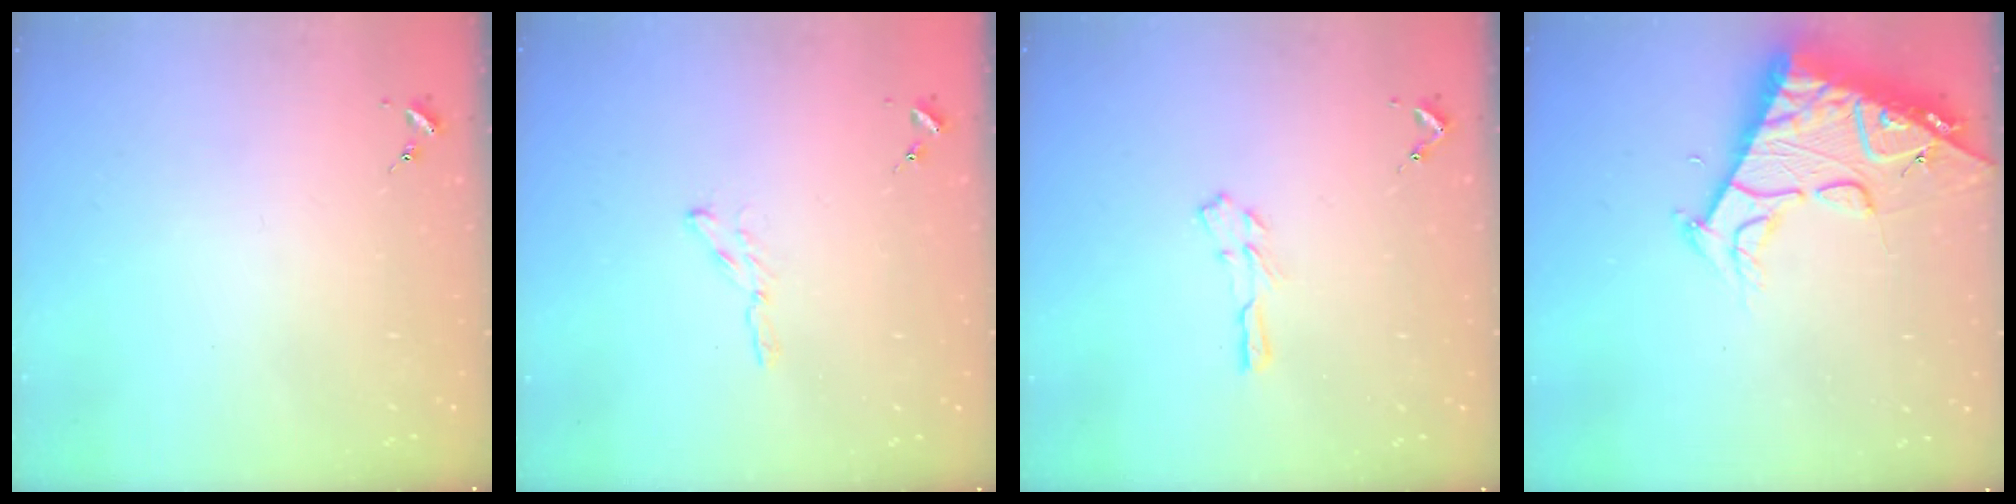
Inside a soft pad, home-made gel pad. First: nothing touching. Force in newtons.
{"total": 2.4, "press": 2.4, "slide": 0.2}
{"total": 5.3, "press": 5.3, "slide": 0.4}
{"total": 17.7, "press": 17.6, "slide": 1.7}